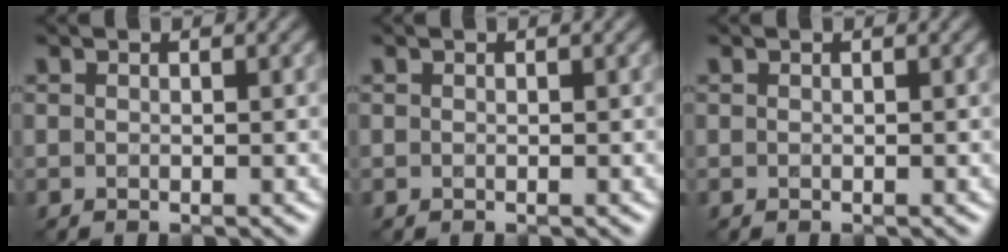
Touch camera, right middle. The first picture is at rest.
{"total": 0.0}
{"total": 0.0}